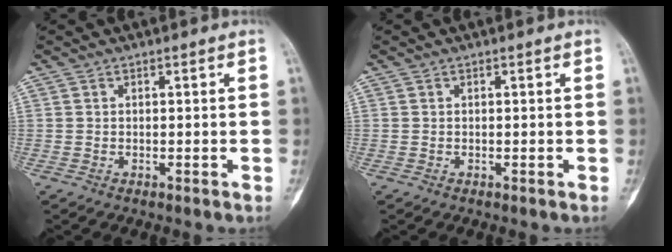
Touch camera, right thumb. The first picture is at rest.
{"total": 0.0}